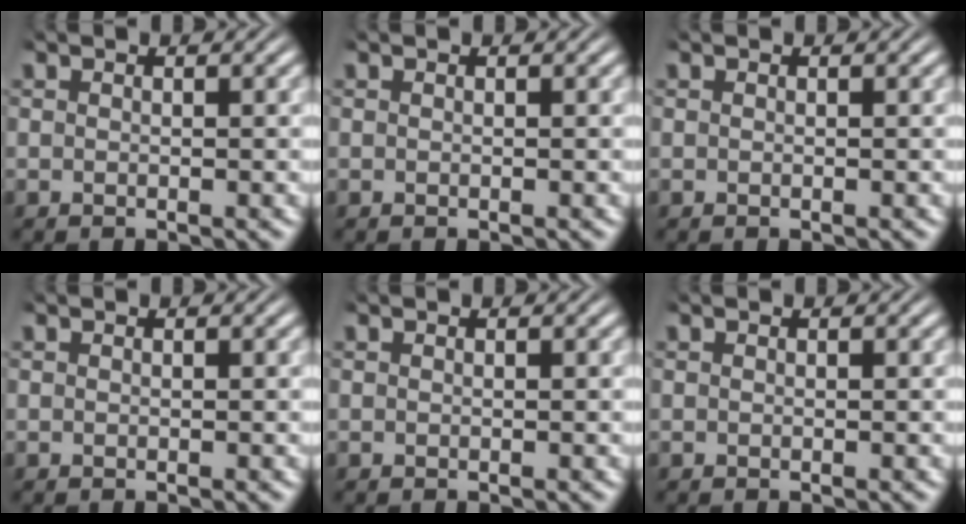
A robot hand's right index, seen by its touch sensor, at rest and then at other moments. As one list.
[{"total": 0.0}, {"total": 0.0}, {"total": 0.0}, {"total": 0.0}, {"total": 0.0}]